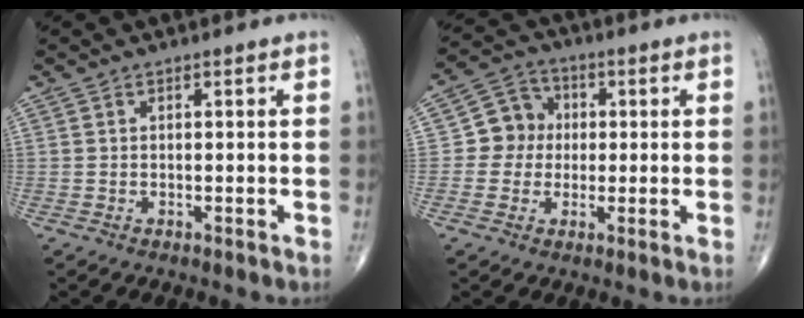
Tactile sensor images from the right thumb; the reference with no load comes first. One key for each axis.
{"total": 7.2, "fx": 0.1, "fy": 6.7, "fz": 2.6, "tx": -0.007, "ty": 0.015, "tz": -0.012}